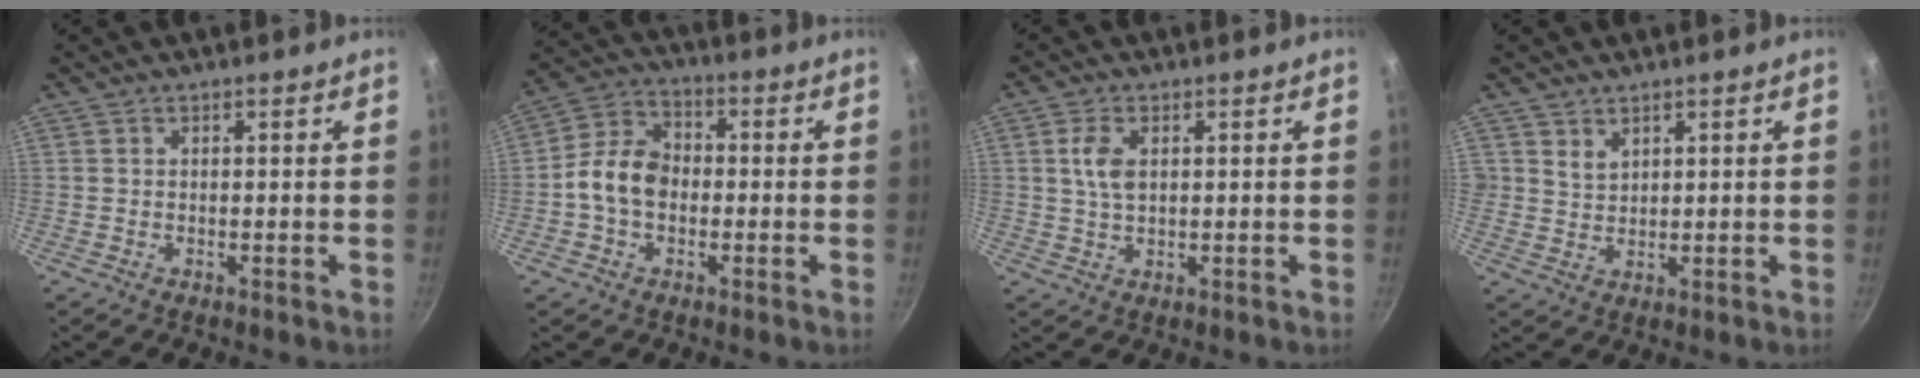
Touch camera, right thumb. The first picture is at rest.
{"total": 9.3, "force": [-1.4, 6.8, 6.1], "torque": [-0.091, 0.029, -0.042]}
{"total": 4.8, "force": [1.1, 2.7, 3.8], "torque": [-0.072, 0.001, 0.022]}
{"total": 2.5, "force": [1.7, 1.7, 0.6], "torque": [-0.001, -0.008, 0.036]}